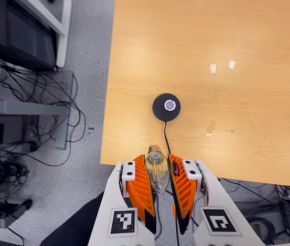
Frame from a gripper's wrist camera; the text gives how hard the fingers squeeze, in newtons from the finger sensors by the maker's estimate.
{"total": 20.1, "left": 24.1, "right": 16.1}